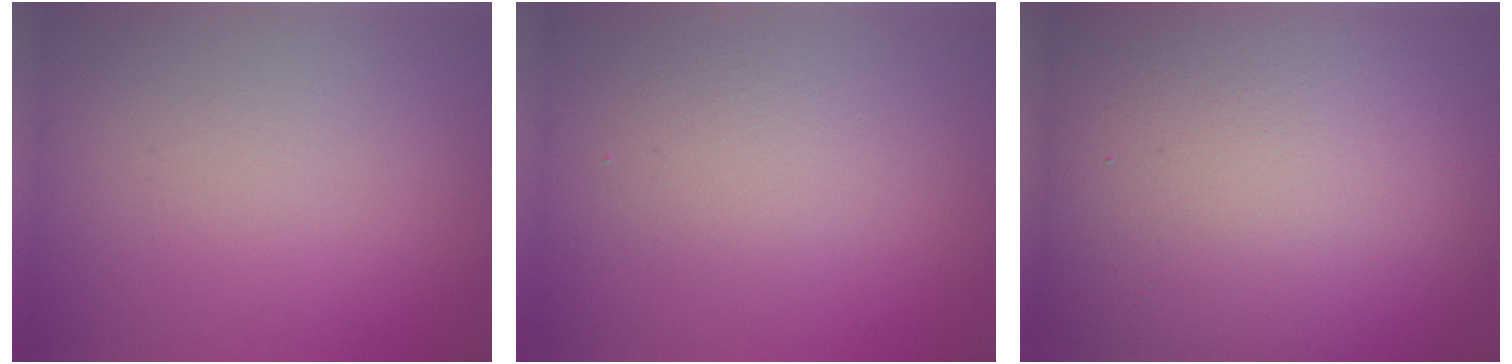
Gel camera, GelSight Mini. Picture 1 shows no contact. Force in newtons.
{"total": 2.1, "press": 2.1, "slide": 0.1}
{"total": 19.9, "press": 19.8, "slide": 1.2}